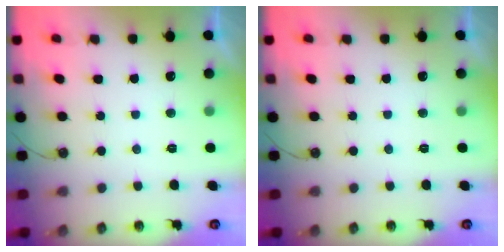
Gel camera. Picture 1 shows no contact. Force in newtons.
{"total": 0.0}